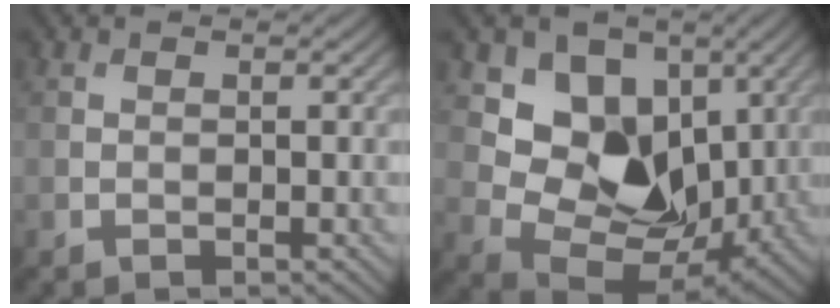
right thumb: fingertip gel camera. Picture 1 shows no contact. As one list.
[{"total": 10.6, "force": [2.6, 8.3, 6.2], "torque": [-0.116, -0.017, 0.036]}]